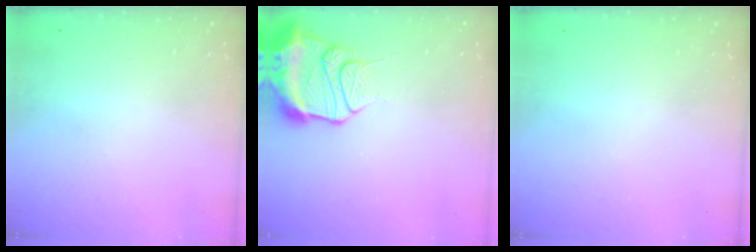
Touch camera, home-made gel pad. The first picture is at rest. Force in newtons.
{"total": 14.0, "press": 13.9, "slide": 1.7}
{"total": 0.0}